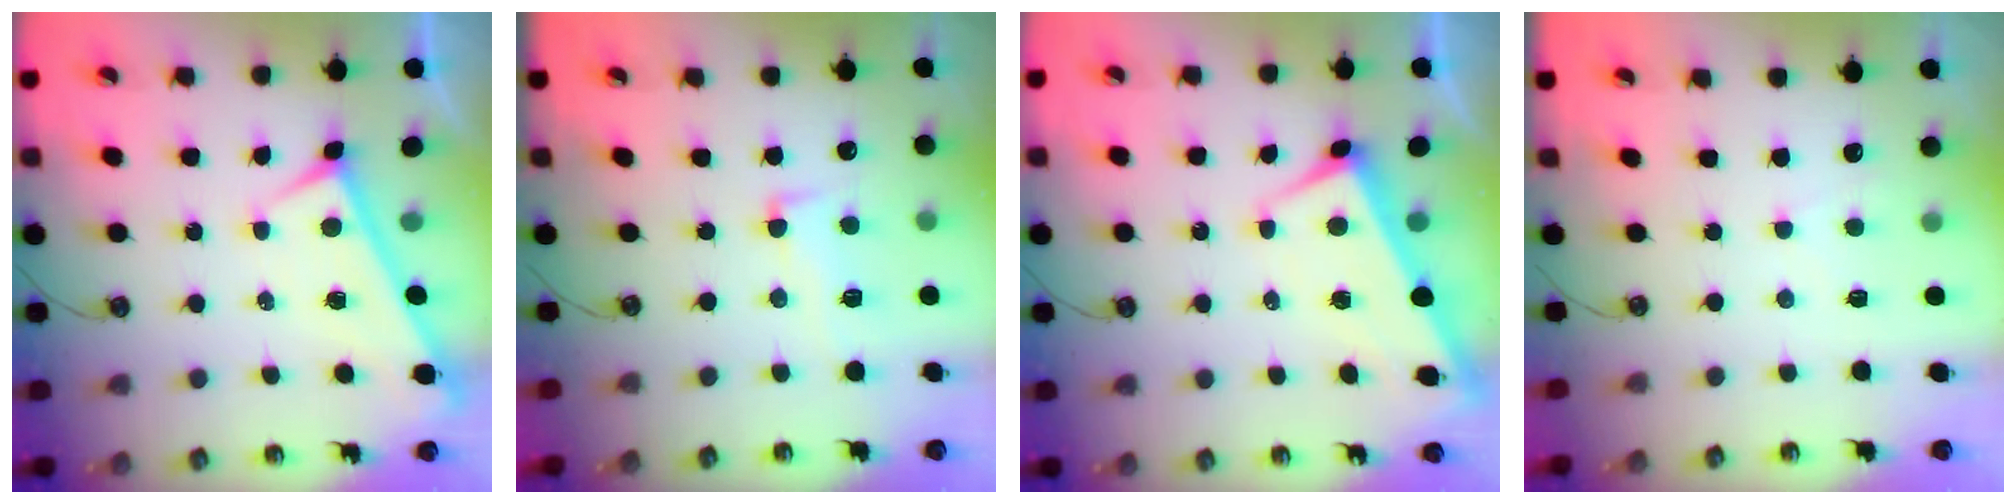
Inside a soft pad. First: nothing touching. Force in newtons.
{"total": 3.1, "press": 2.6, "slide": 1.6}
{"total": 1.6, "press": 1.3, "slide": 1.0}
{"total": 1.8, "press": 1.7, "slide": 0.4}